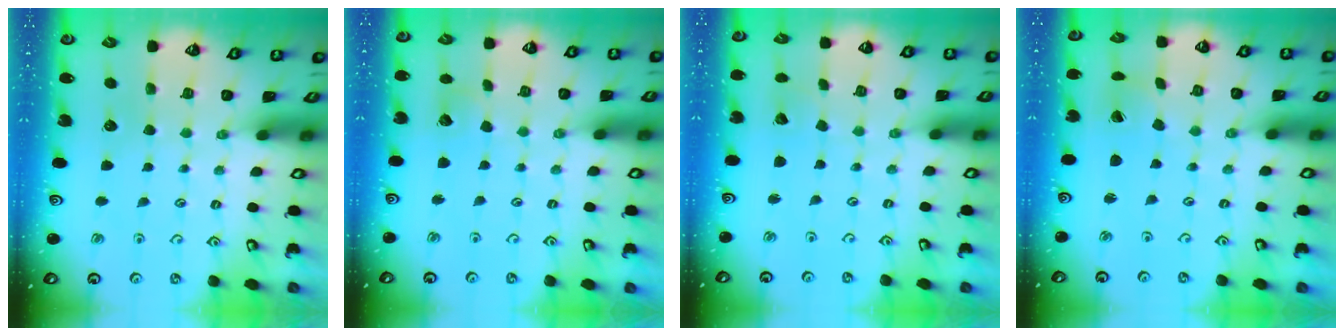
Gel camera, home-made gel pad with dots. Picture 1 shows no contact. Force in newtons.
{"total": 5.2, "press": 5.2, "slide": 0.5}
{"total": 1.4, "press": 1.4, "slide": 0.1}
{"total": 1.7, "press": 1.7, "slide": 0.1}